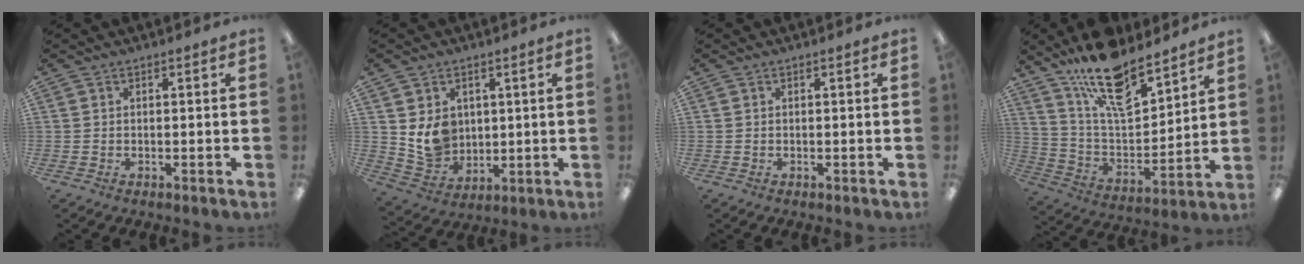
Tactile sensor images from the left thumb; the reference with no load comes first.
{"total": 8.6, "force": [2.7, 7.4, 3.5], "torque": [-0.068, -0.011, 0.056]}
{"total": 0.0}
{"total": 17.9, "force": [13.7, 6.4, 9.5], "torque": [-0.167, -0.085, 0.238]}